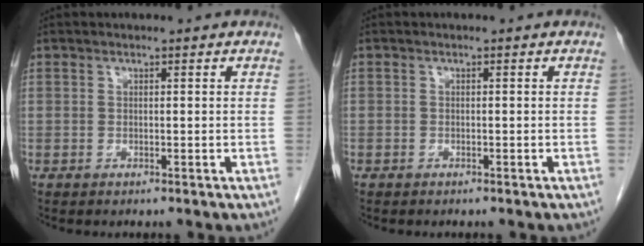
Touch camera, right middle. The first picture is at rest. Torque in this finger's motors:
{"motor_torque": [1.13, -1.01, -0.11, -0.21]}